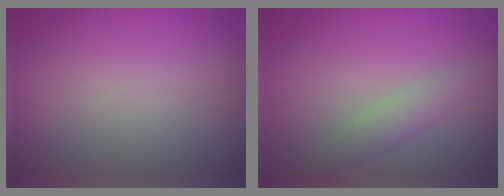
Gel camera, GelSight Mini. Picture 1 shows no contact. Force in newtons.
{"total": 2.2, "press": 2.2, "slide": 0.1}